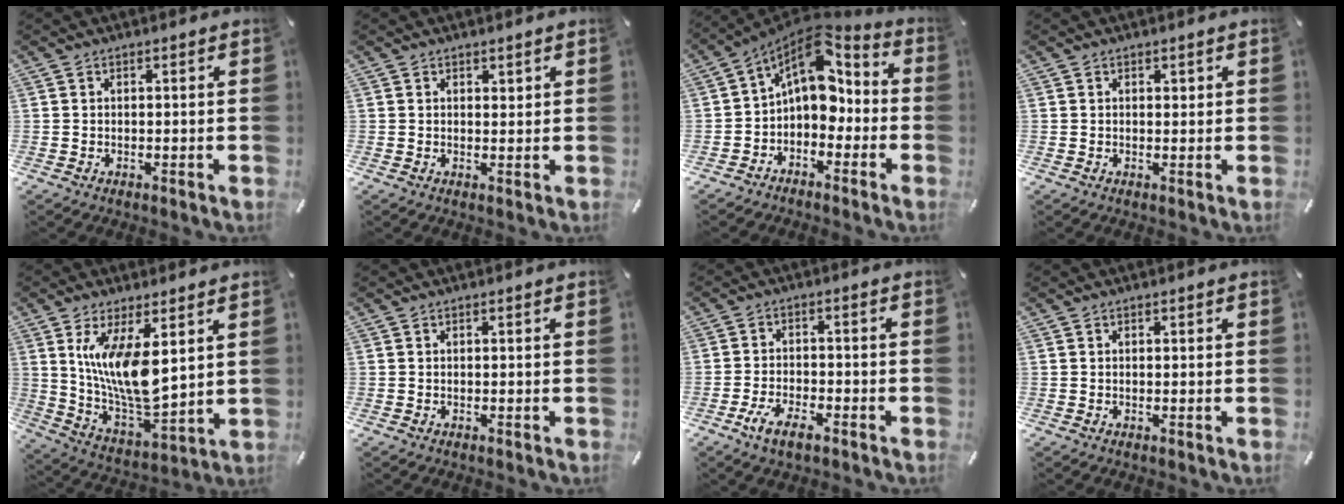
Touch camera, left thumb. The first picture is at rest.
{"total": 1.2, "force": [1.0, 0.7, 0.0], "torque": [0.009, -0.003, 0.018]}
{"total": 10.7, "force": [2.6, 6.9, 7.7], "torque": [-0.139, -0.039, 0.043]}
{"total": 0.8, "force": [0.5, 0.6, 0.0], "torque": [0.006, -0.002, 0.009]}
{"total": 13.5, "force": [5.5, 5.2, 11.2], "torque": [-0.228, -0.040, 0.095]}
{"total": 0.0}
{"total": 6.0, "force": [-3.6, 2.5, 4.2], "torque": [-0.091, 0.009, -0.067]}
{"total": 0.0}